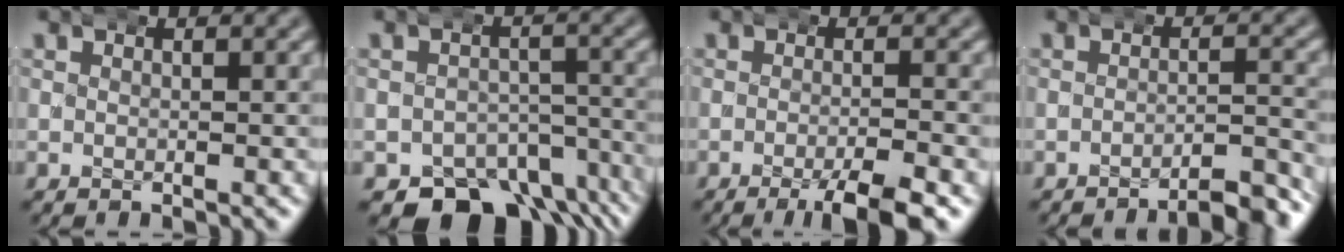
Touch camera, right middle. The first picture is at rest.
{"total": 9.5, "force": [-6.8, 5.5, 3.8], "torque": [-0.054, -0.034, -0.096]}
{"total": 4.6, "force": [-2.6, 0.7, 3.7], "torque": [-0.050, 0.000, -0.046]}
{"total": 4.5, "force": [-3.9, 0.5, 2.2], "torque": [-0.025, 0.003, -0.067]}